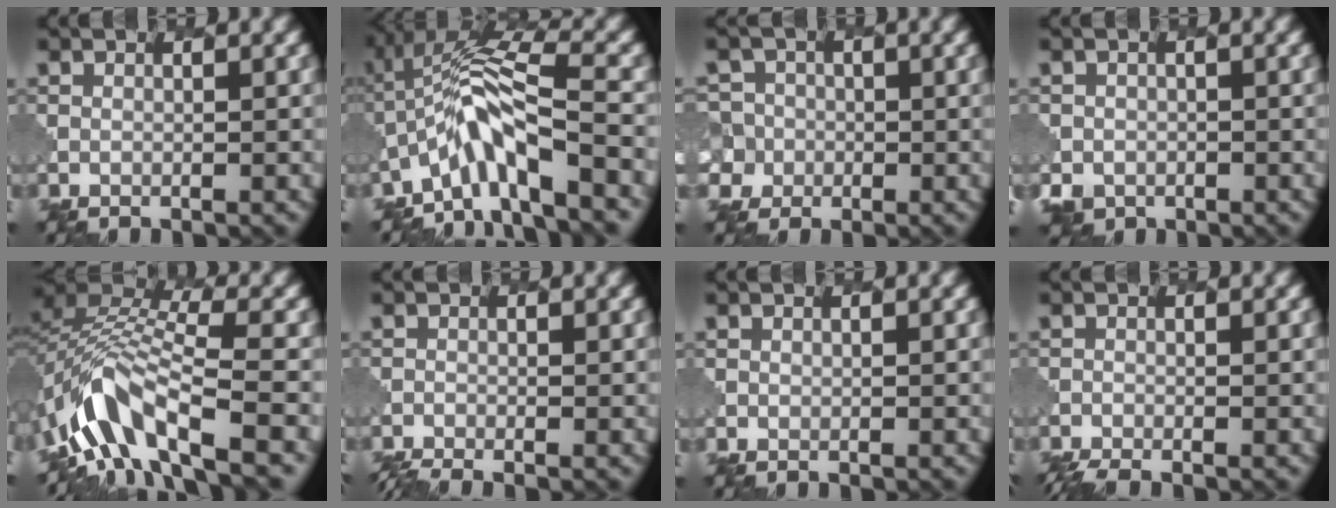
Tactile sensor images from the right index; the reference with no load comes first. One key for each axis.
{"total": 6.8, "fx": -3.3, "fy": 1.4, "fz": 5.8, "tx": -0.105, "ty": 0.015, "tz": -0.068}
{"total": 6.3, "fx": -0.8, "fy": 6.1, "fz": 1.4, "tx": -0.034, "ty": 0.017, "tz": -0.049}
{"total": 2.0, "fx": -0.9, "fy": 1.8, "fz": 0.1, "tx": 0.001, "ty": -0.011, "tz": -0.018}
{"total": 9.2, "fx": -5.2, "fy": 3.5, "fz": 6.7, "tx": -0.114, "ty": 0.003, "tz": -0.110}
{"total": 3.8, "fx": -3.2, "fy": 0.7, "fz": 1.8, "tx": -0.025, "ty": -0.016, "tz": -0.051}
{"total": 0.0}
{"total": 2.9, "fx": -2.5, "fy": 0.4, "fz": 1.4, "tx": -0.027, "ty": -0.009, "tz": -0.048}